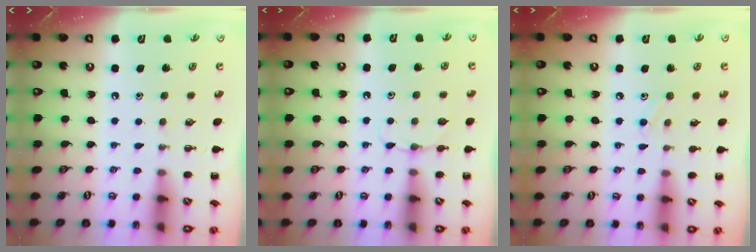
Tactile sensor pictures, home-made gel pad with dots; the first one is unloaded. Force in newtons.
{"total": 4.9, "press": 4.8, "slide": 1.3}
{"total": 7.6, "press": 7.2, "slide": 2.3}